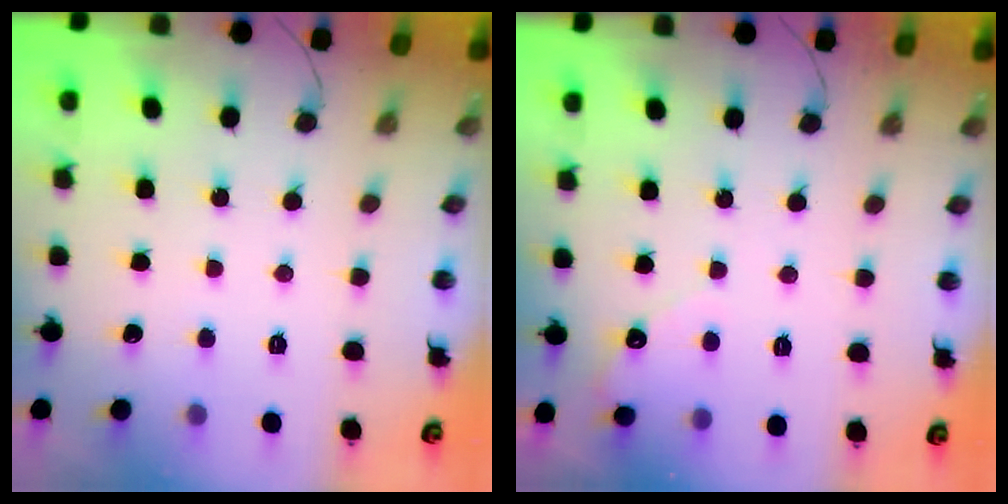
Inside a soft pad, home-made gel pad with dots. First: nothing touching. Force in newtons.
{"total": 2.6, "press": 2.6, "slide": 0.2}